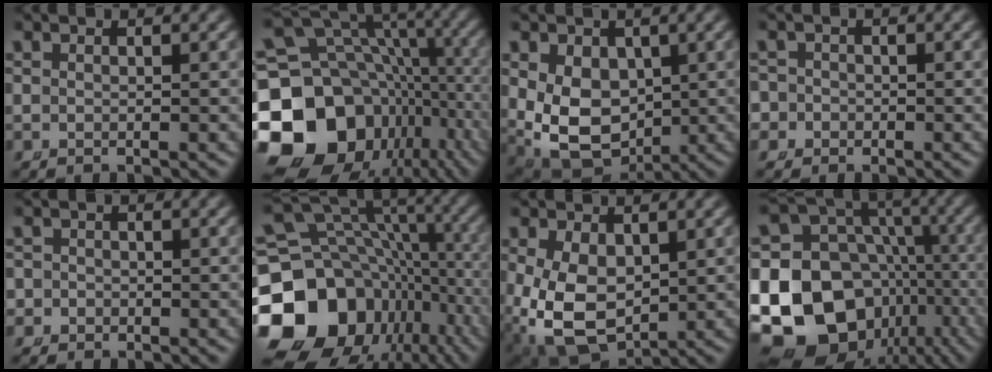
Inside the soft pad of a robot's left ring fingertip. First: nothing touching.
{"total": 21.8, "force": [-4.4, 18.0, 11.4], "torque": [-0.214, -0.068, -0.059]}
{"total": 9.9, "force": [-1.6, 8.2, 5.3], "torque": [-0.140, -0.072, 0.009]}
{"total": 2.9, "force": [-1.0, 2.7, 0.3], "torque": [-0.017, -0.014, -0.020]}
{"total": 2.2, "force": [-0.9, 2.0, -0.1], "torque": [-0.008, -0.012, -0.017]}
{"total": 19.8, "force": [-4.6, 15.9, 10.9], "torque": [-0.199, -0.067, -0.053]}
{"total": 10.8, "force": [-3.1, 8.6, 5.6], "torque": [-0.157, -0.079, -0.020]}
{"total": 24.6, "force": [-5.1, 20.9, 11.8], "torque": [-0.269, -0.085, -0.069]}